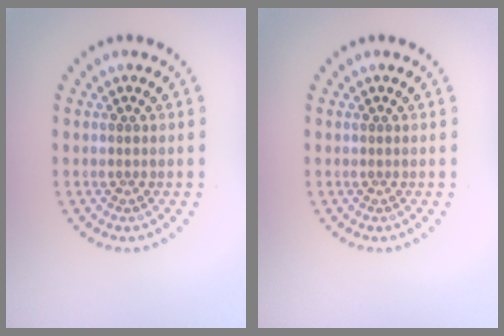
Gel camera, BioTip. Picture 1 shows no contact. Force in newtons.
{"total": 0.0}